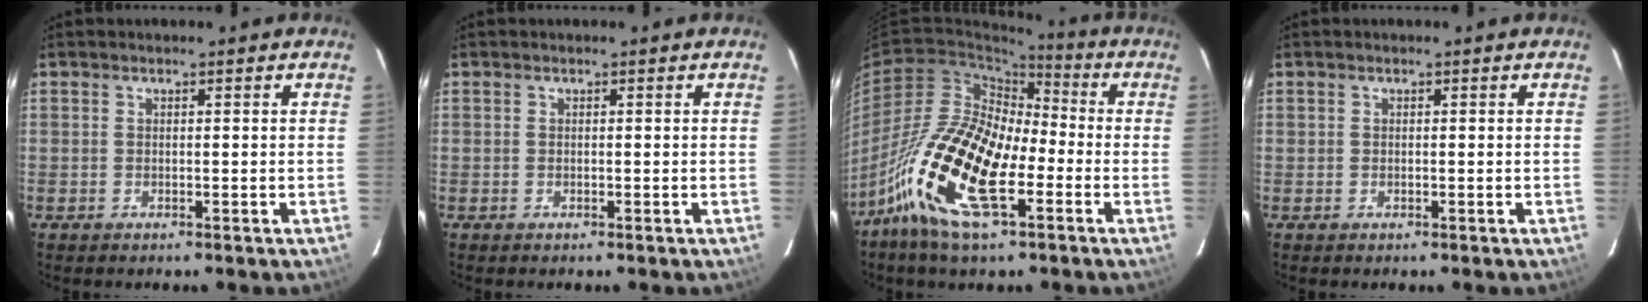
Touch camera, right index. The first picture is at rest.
{"total": 0.0}
{"total": 18.6, "force": [-8.4, 7.7, 14.7], "torque": [-0.298, -0.016, -0.169]}
{"total": 0.0}